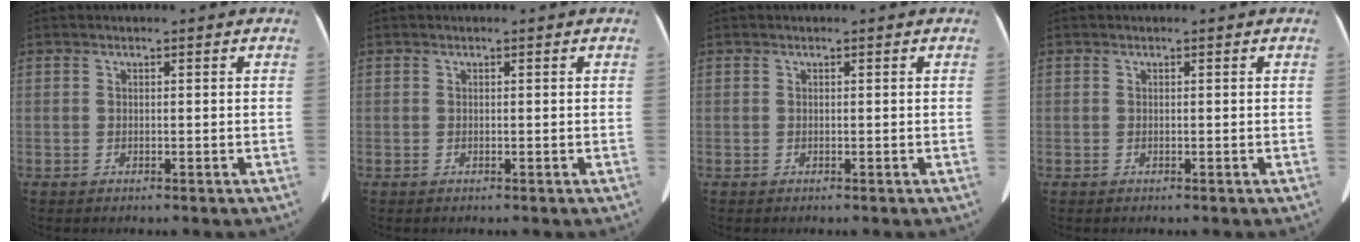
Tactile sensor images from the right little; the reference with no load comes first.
{"total": 0.0}
{"total": 0.0}
{"total": 0.0}